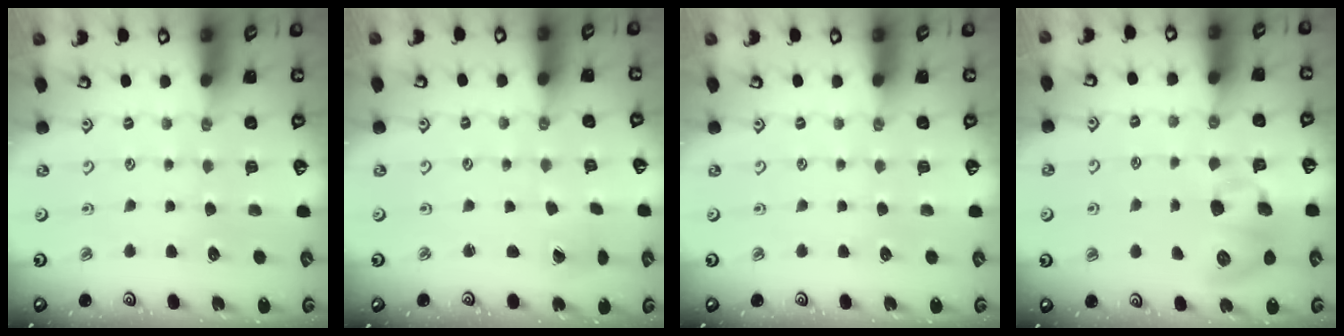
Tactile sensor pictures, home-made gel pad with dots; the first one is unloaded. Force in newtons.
{"total": 2.5, "press": 2.5, "slide": 0.1}
{"total": 0.0}
{"total": 9.7, "press": 9.6, "slide": 1.0}